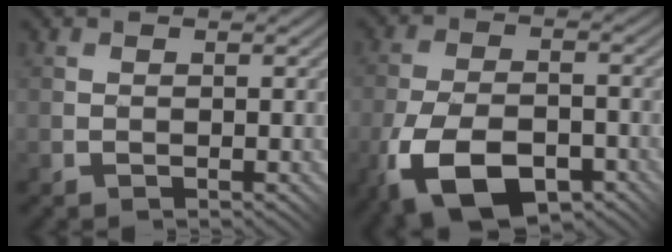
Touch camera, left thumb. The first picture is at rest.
{"total": 12.0, "force": [-6.9, 5.7, 7.9], "torque": [-0.173, -0.024, -0.129]}